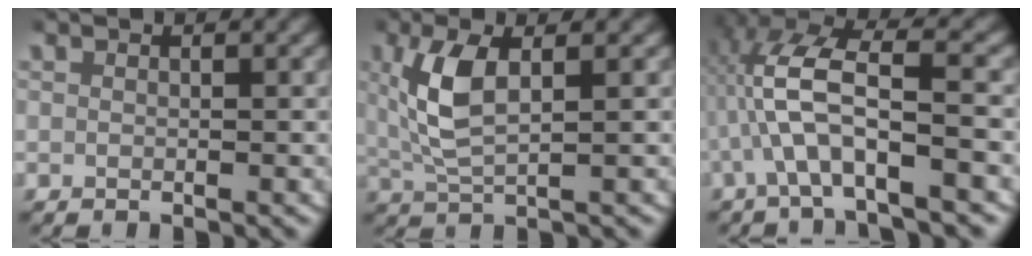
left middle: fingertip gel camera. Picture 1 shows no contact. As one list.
[{"total": 4.6, "force": [1.2, 1.8, 4.1], "torque": [-0.103, 0.000, 0.026]}, {"total": 6.4, "force": [0.1, 2.5, 5.9], "torque": [-0.130, 0.002, 0.000]}]